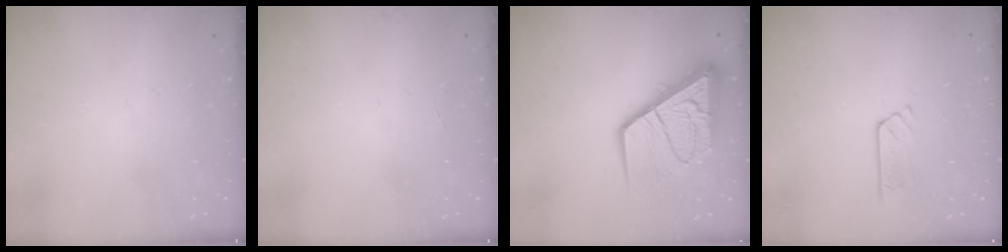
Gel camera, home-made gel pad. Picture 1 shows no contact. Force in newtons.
{"total": 0.0}
{"total": 16.1, "press": 16.0, "slide": 1.8}
{"total": 3.3, "press": 3.3, "slide": 0.3}